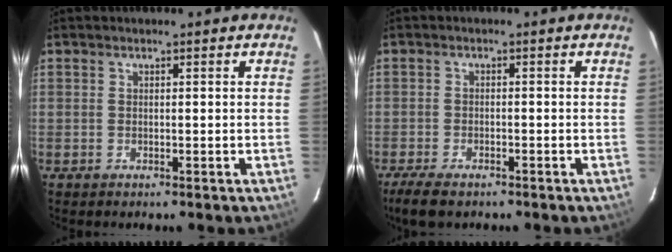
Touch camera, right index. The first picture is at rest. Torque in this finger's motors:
{"motor_torque": [0.13, -0.01, 0.04, 0.04]}